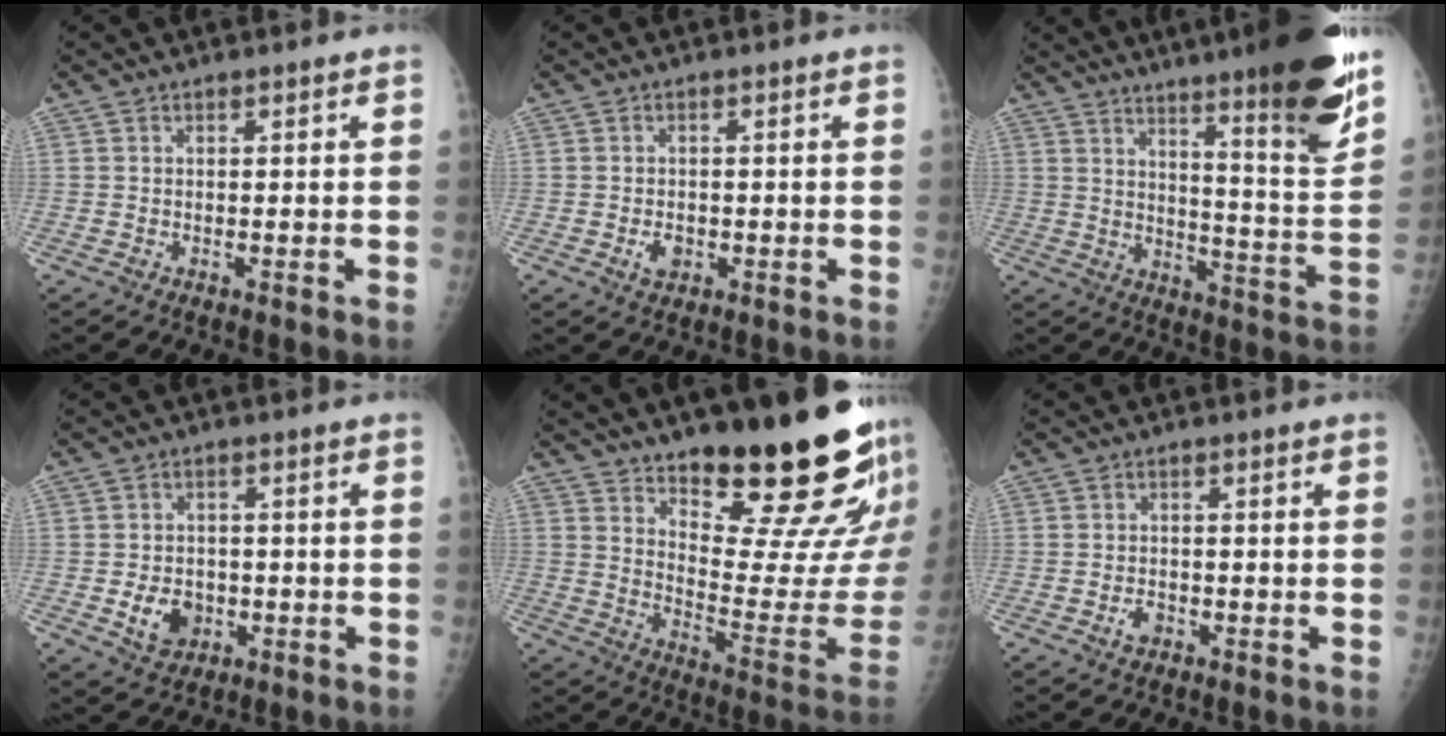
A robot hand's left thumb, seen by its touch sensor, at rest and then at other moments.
{"total": 2.5, "force": [-0.7, 1.9, 1.5], "torque": [-0.019, 0.002, -0.007]}
{"total": 22.0, "force": [14.7, 2.1, 16.3], "torque": [-0.207, -0.079, 0.211]}
{"total": 5.9, "force": [-1.4, 4.7, 3.2], "torque": [-0.033, 0.004, -0.015]}
{"total": 23.5, "force": [17.3, 5.6, 14.8], "torque": [-0.172, -0.140, 0.245]}
{"total": 1.9, "force": [-0.9, 1.4, 1.0], "torque": [-0.014, 0.004, -0.014]}